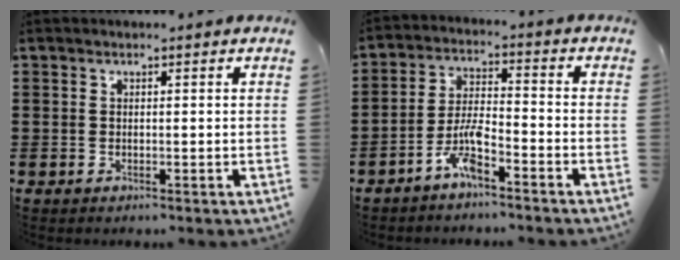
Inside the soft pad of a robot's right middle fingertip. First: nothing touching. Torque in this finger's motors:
{"motor_torque": [1.25, -0.09, 0.35, 0.13]}